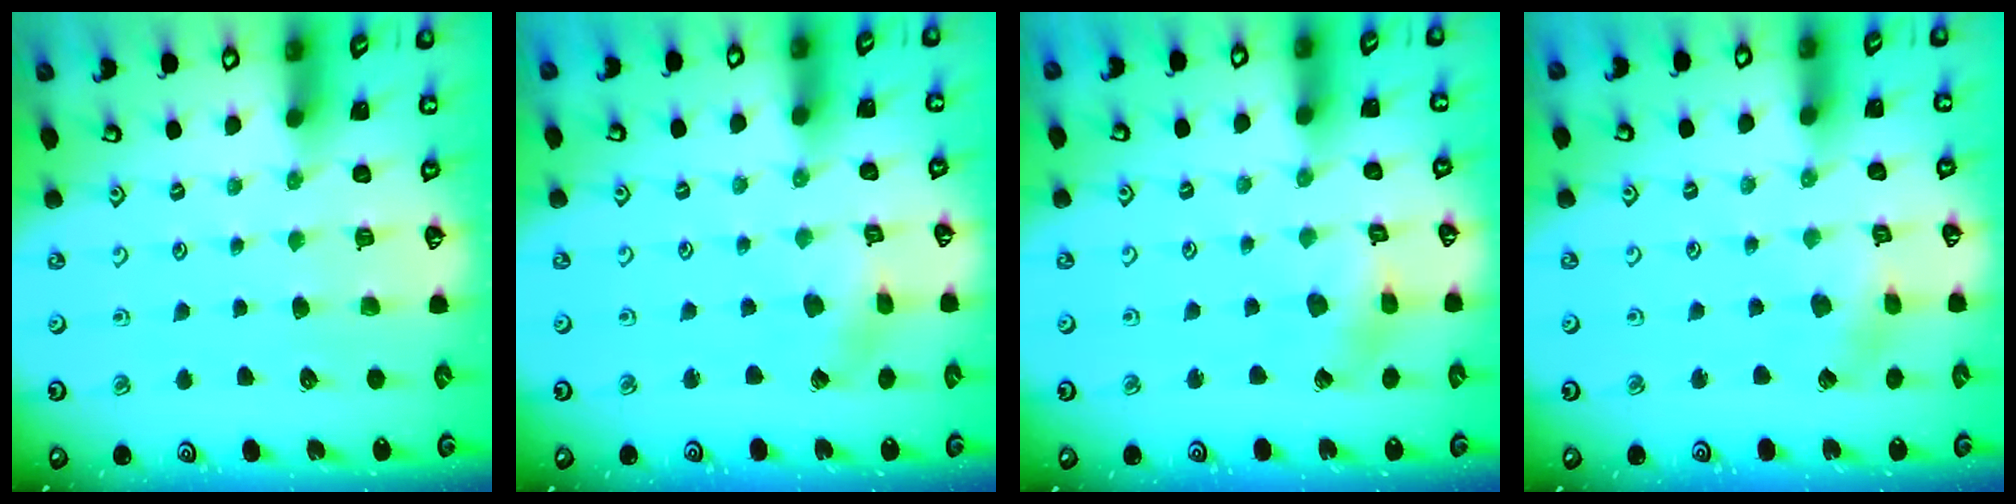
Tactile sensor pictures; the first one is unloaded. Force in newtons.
{"total": 1.6, "press": 1.6, "slide": 0.1}
{"total": 2.8, "press": 2.8, "slide": 0.3}
{"total": 3.6, "press": 3.6, "slide": 0.2}